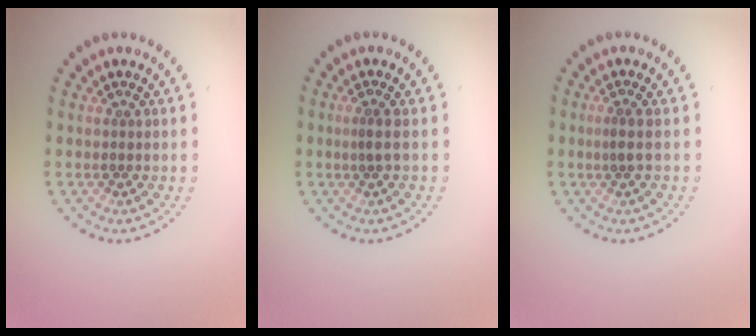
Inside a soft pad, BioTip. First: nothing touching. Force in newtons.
{"total": 0.9, "press": 0.6, "slide": 0.7}
{"total": 1.2, "press": 0.7, "slide": 1.0}